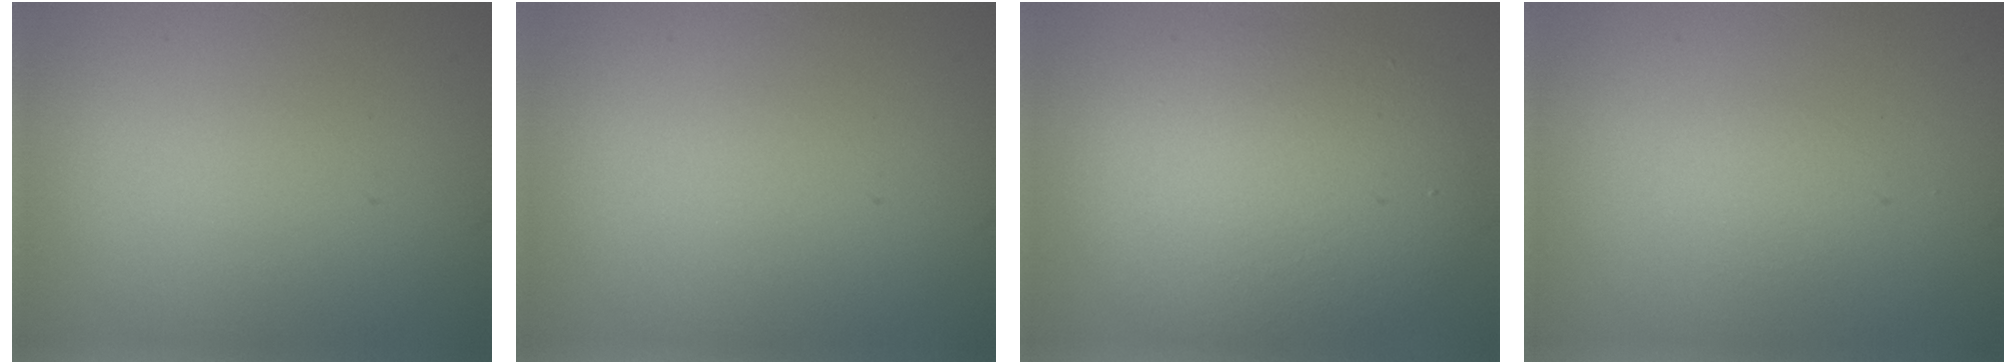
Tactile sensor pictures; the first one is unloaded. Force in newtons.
{"total": 0.0}
{"total": 7.5, "press": 7.5, "slide": 0.2}
{"total": 1.0, "press": 0.9, "slide": 0.1}